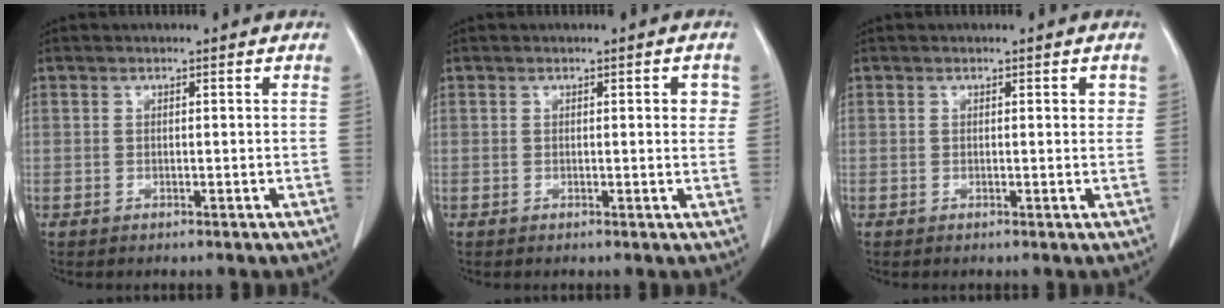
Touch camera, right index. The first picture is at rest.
{"total": 2.1, "force": [0.6, 0.7, 1.9], "torque": [-0.018, 0.002, 0.005]}
{"total": 1.2, "force": [0.5, 0.5, 0.9], "torque": [-0.007, 0.000, 0.004]}